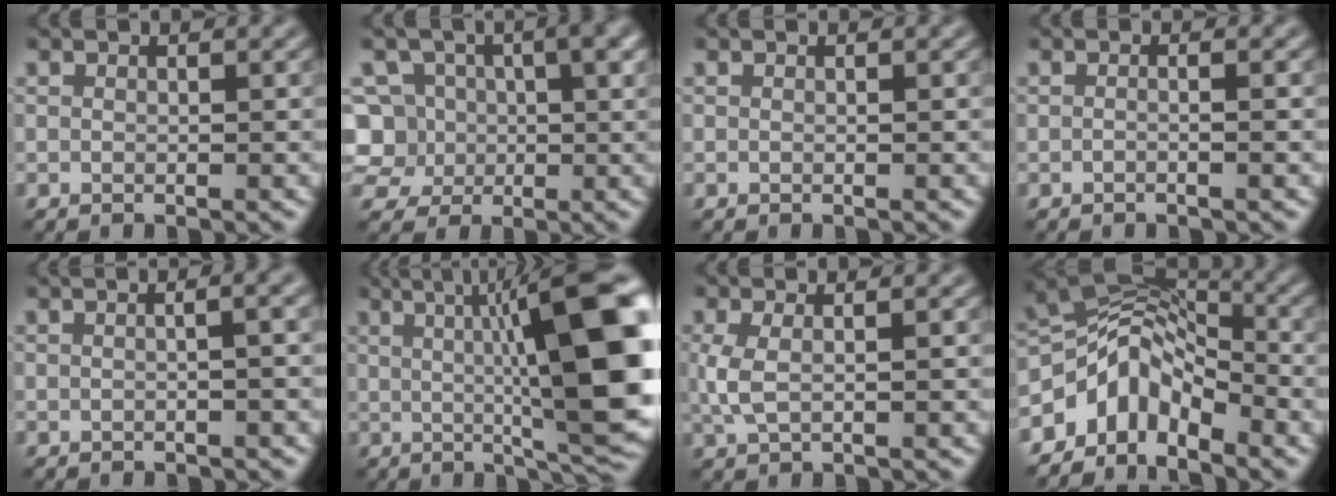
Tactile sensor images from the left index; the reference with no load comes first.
{"total": 7.0, "force": [0.8, 5.7, 4.0], "torque": [-0.069, 0.021, -0.001]}
{"total": 0.0}
{"total": 1.1, "force": [-0.3, 0.3, 1.0], "torque": [-0.012, -0.009, -0.010]}
{"total": 3.9, "force": [0.5, 1.9, 3.4], "torque": [-0.009, 0.023, -0.018]}
{"total": 14.8, "force": [1.7, 3.4, 14.3], "torque": [-0.164, 0.006, 0.031]}
{"total": 2.2, "force": [0.2, 0.9, 2.0], "torque": [-0.055, 0.002, 0.005]}
{"total": 6.0, "force": [-3.8, 3.2, 3.3], "torque": [-0.036, 0.011, -0.079]}